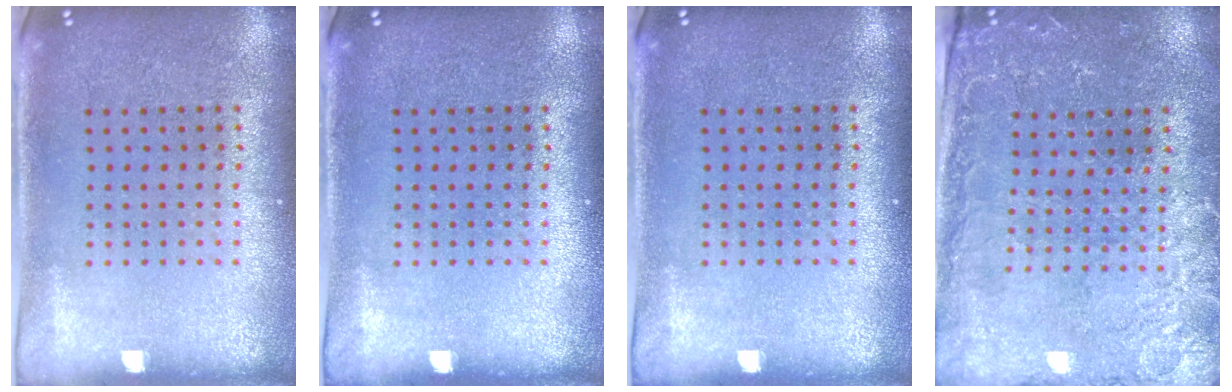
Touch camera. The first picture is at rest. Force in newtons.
{"total": 0.0}
{"total": 0.0}
{"total": 0.6, "press": 0.4, "slide": 0.4}